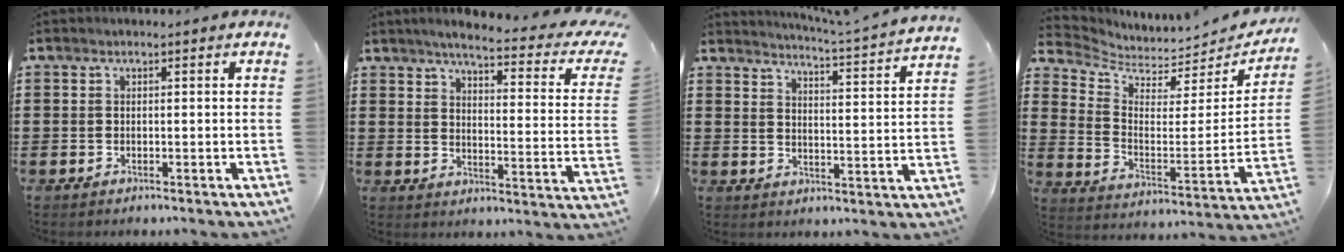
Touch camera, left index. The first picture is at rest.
{"total": 4.9, "force": [3.6, -0.3, 3.2], "torque": [-0.074, -0.031, 0.053]}
{"total": 3.4, "force": [3.1, -1.2, 1.0], "torque": [-0.029, -0.042, 0.043]}
{"total": 4.3, "force": [4.1, 0.8, 1.0], "torque": [-0.048, -0.050, 0.068]}